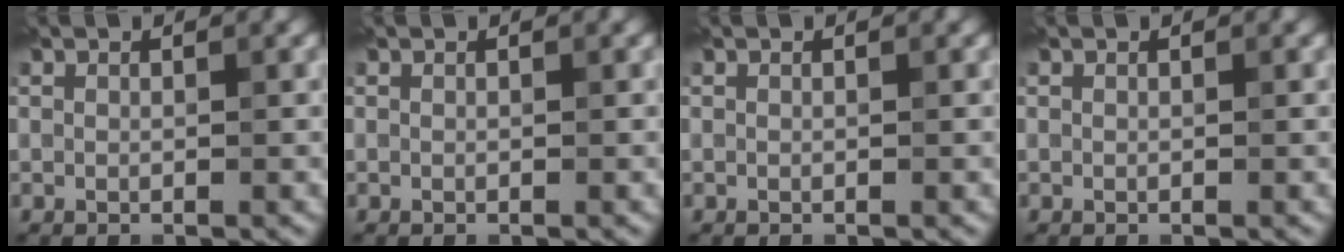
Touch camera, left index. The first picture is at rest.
{"total": 0.0}
{"total": 0.0}
{"total": 0.0}